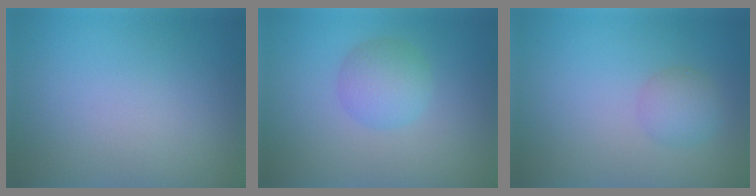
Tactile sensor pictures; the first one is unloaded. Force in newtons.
{"total": 2.9, "press": 2.9, "slide": 0.0}
{"total": 2.0, "press": 2.0, "slide": 0.1}